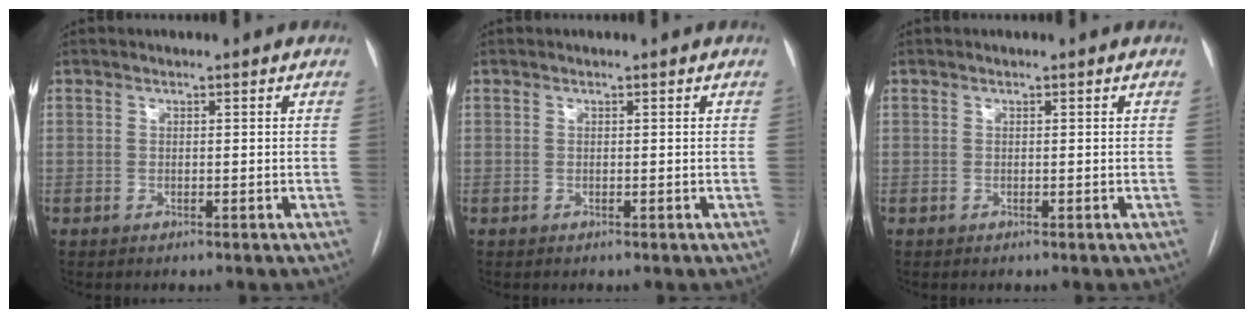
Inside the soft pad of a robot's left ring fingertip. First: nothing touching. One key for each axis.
{"total": 0.0}
{"total": 0.0}